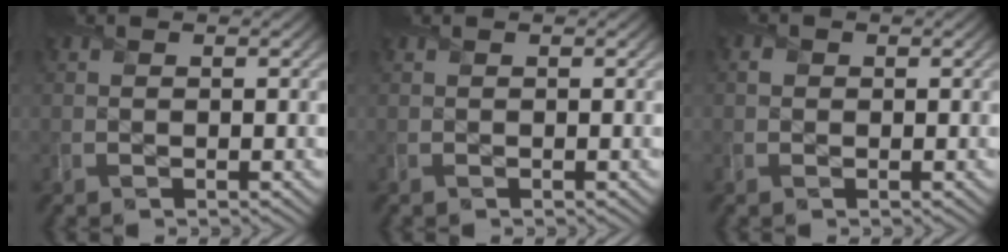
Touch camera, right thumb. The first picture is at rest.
{"total": 0.0}
{"total": 0.8, "force": [0.1, 0.8, 0.1], "torque": [0.001, -0.002, 0.000]}